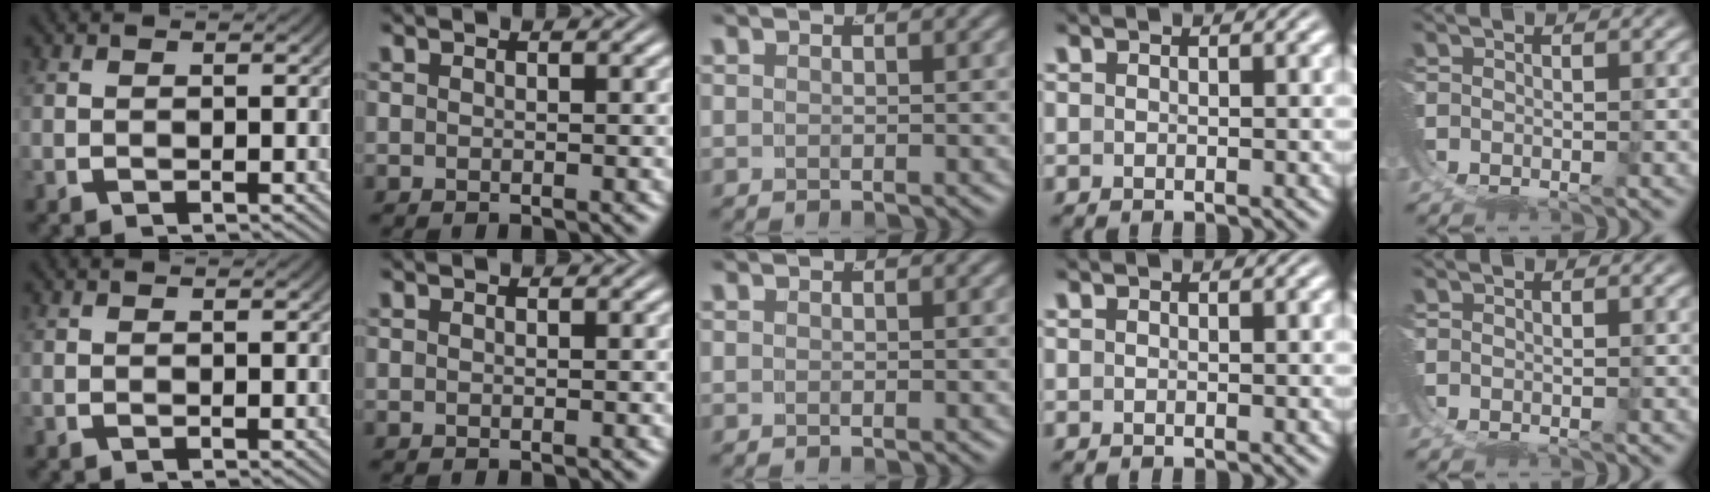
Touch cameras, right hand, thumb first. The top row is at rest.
{}